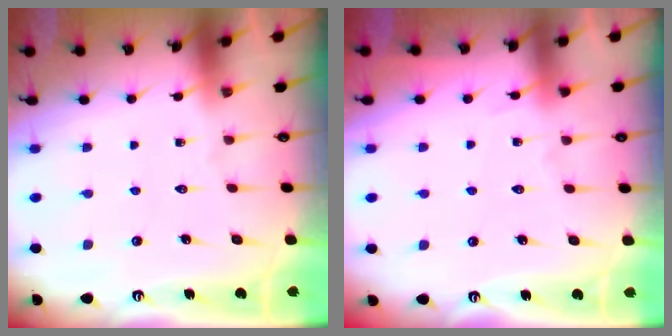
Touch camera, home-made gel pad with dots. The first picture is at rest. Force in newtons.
{"total": 4.8, "press": 4.8, "slide": 0.6}